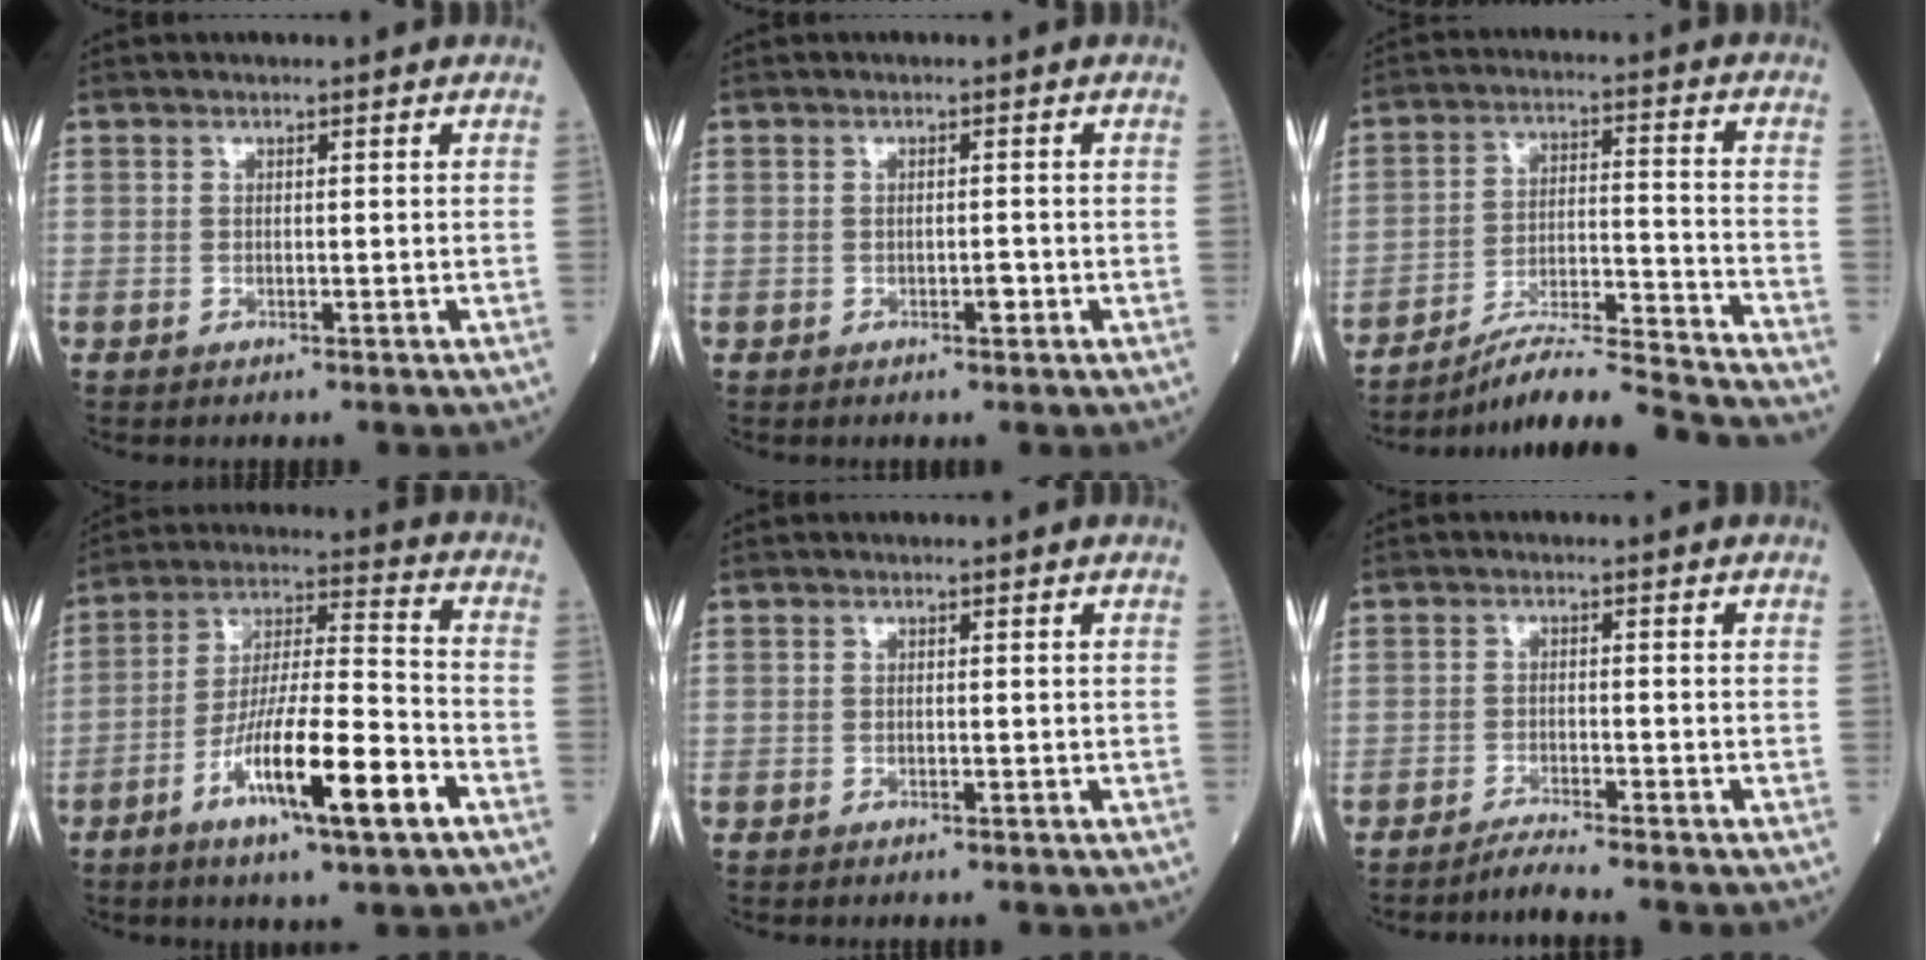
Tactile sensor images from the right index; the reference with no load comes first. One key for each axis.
{"total": 1.2, "fx": -0.5, "fy": 0.4, "fz": 1.1, "tx": -0.020, "ty": 0.000, "tz": -0.006}
{"total": 15.6, "fx": -14.7, "fy": -1.8, "fz": 4.8, "tx": -0.071, "ty": 0.007, "tz": -0.236}
{"total": 15.3, "fx": -7.1, "fy": 1.4, "fz": 13.5, "tx": -0.245, "ty": -0.012, "tz": -0.124}
{"total": 0.0}
{"total": 3.1, "fx": -2.9, "fy": -1.0, "fz": 0.8, "tx": -0.020, "ty": -0.011, "tz": -0.052}